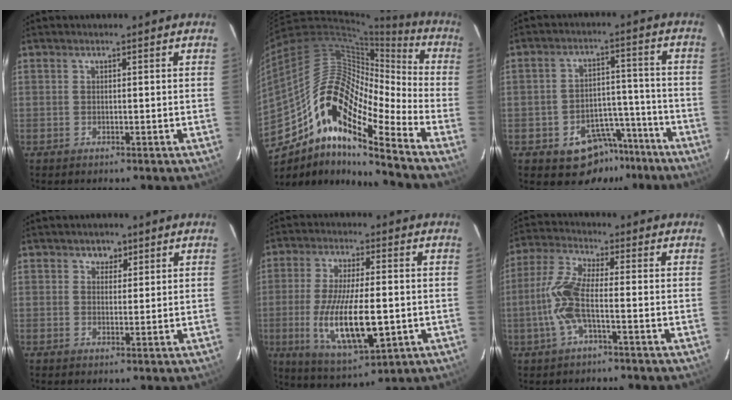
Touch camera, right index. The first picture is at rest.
{"total": 19.0, "force": [-10.2, 5.2, 15.2], "torque": [-0.247, -0.009, -0.207]}
{"total": 10.9, "force": [-7.4, 7.2, 3.5], "torque": [-0.059, 0.040, -0.083]}
{"total": 2.5, "force": [1.4, 2.0, 0.5], "torque": [0.001, 0.004, 0.020]}
{"total": 15.4, "force": [-2.8, 4.8, 14.3], "torque": [-0.281, -0.022, -0.039]}
{"total": 8.5, "force": [-2.2, 1.6, 8.1], "torque": [-0.186, 0.004, -0.045]}